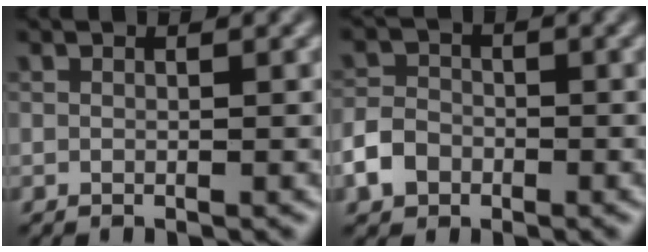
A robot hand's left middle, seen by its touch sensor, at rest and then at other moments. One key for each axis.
{"total": 3.0, "fx": -1.5, "fy": 2.3, "fz": 1.2, "tx": -0.025, "ty": 0.003, "tz": -0.033}